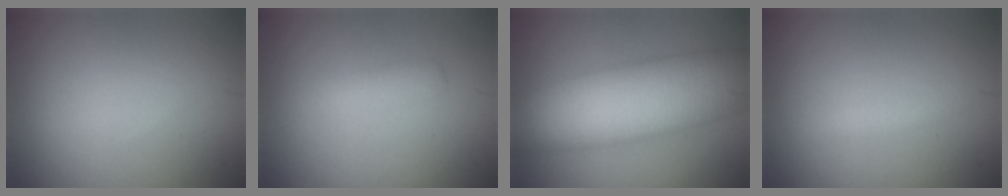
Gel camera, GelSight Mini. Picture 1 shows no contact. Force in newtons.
{"total": 1.7, "press": 1.7, "slide": 0.1}
{"total": 11.2, "press": 11.2, "slide": 0.3}
{"total": 0.9, "press": 0.9, "slide": 0.0}